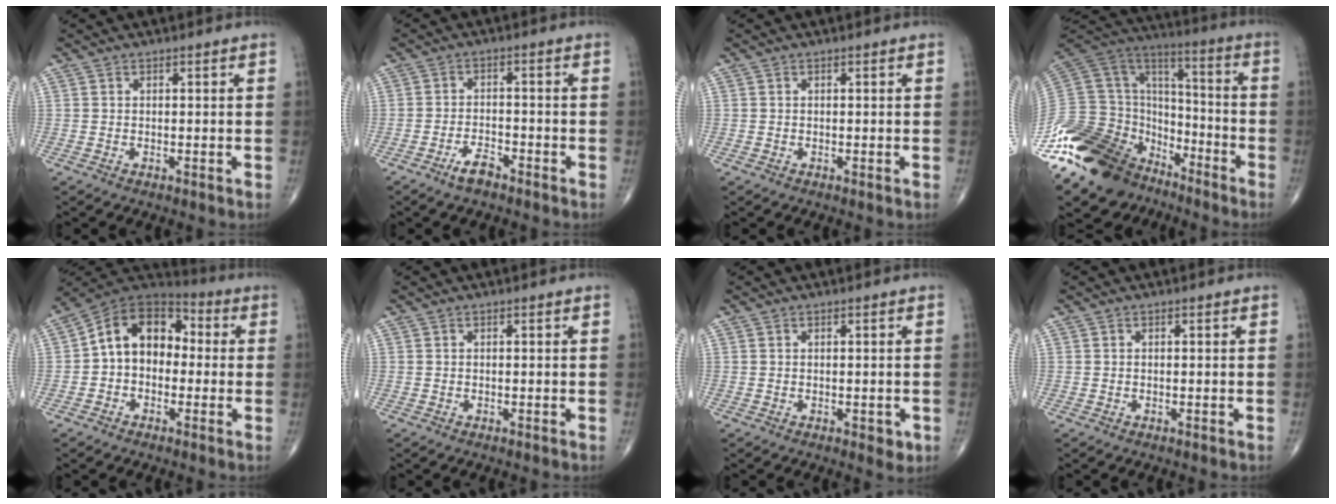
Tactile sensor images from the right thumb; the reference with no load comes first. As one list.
[{"total": 3.8, "force": [-2.9, 1.3, 2.1], "torque": [-0.041, 0.016, -0.054]}, {"total": 0.0}, {"total": 28.1, "force": [-18.0, 16.3, 14.0], "torque": [-0.296, 0.067, -0.325]}, {"total": 12.8, "force": [0.1, 9.4, 8.7], "torque": [-0.107, 0.043, -0.016]}, {"total": 0.0}, {"total": 2.1, "force": [-0.4, 1.2, 1.7], "torque": [-0.011, -0.003, -0.003]}, {"total": 0.0}]